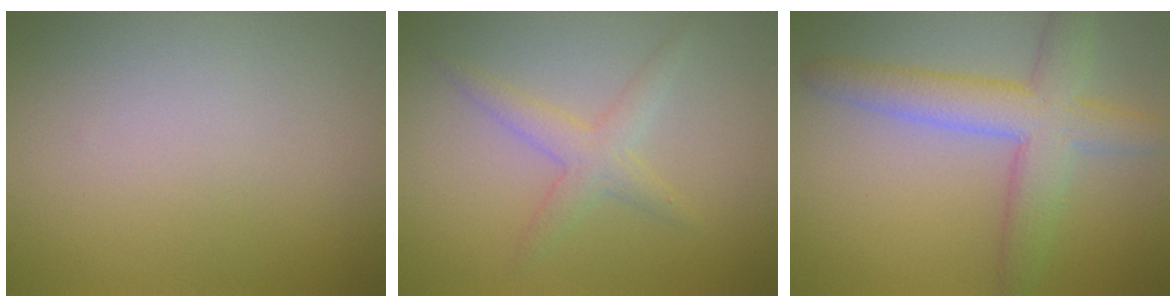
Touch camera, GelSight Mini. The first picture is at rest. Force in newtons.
{"total": 2.3, "press": 2.3, "slide": 0.1}
{"total": 5.5, "press": 5.5, "slide": 0.3}